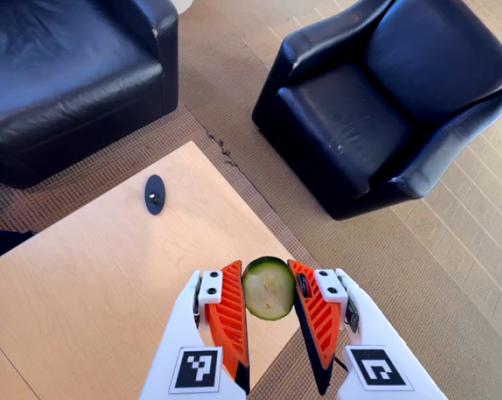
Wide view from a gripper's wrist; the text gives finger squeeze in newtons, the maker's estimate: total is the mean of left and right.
{"total": 9.5, "left": 9.6, "right": 9.5}